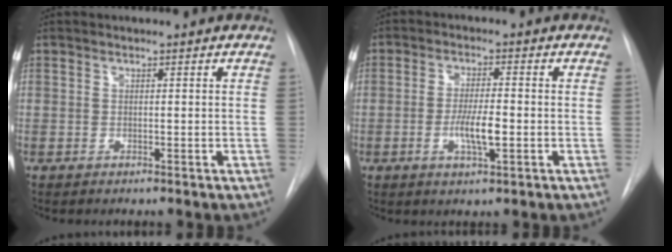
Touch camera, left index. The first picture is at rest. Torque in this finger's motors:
{"motor_torque": [0.68, 0.16, 0.20, 0.07]}